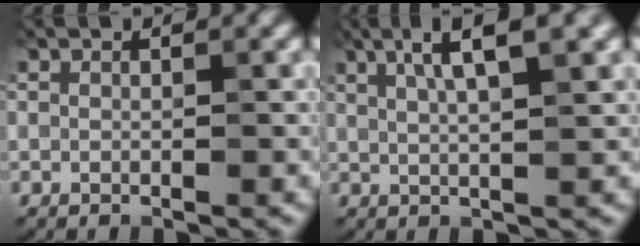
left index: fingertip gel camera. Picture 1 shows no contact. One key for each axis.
{"total": 5.7, "fx": 2.7, "fy": 1.3, "fz": 4.9, "tx": -0.072, "ty": 0.016, "tz": 0.041}